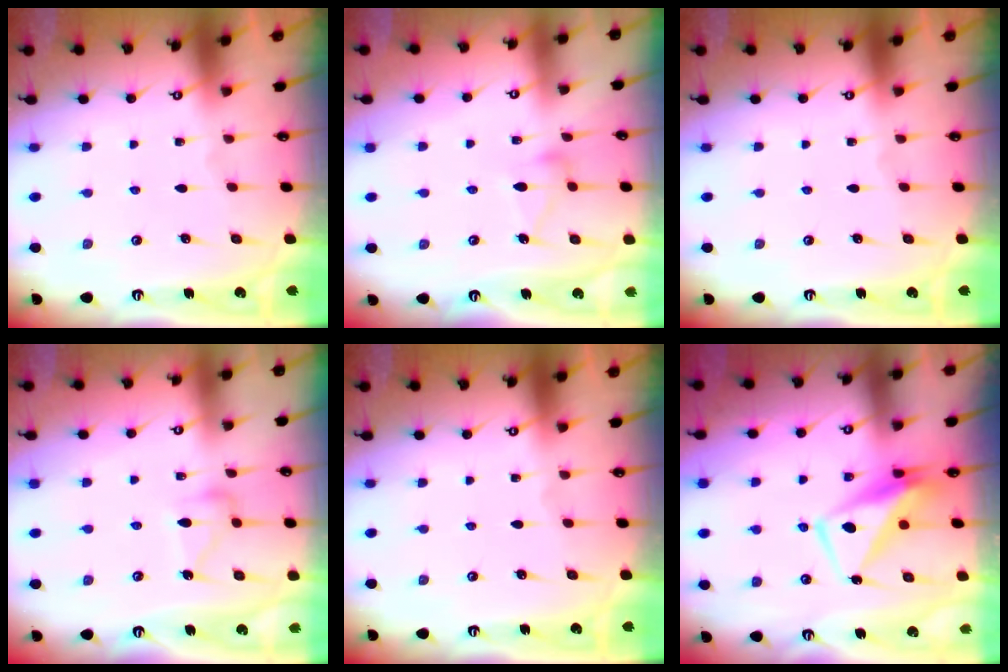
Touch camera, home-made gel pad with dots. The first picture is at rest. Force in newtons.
{"total": 8.4, "press": 8.4, "slide": 0.4}
{"total": 0.0}
{"total": 11.5, "press": 11.4, "slide": 0.4}
{"total": 0.0}
{"total": 9.2, "press": 9.0, "slide": 1.6}